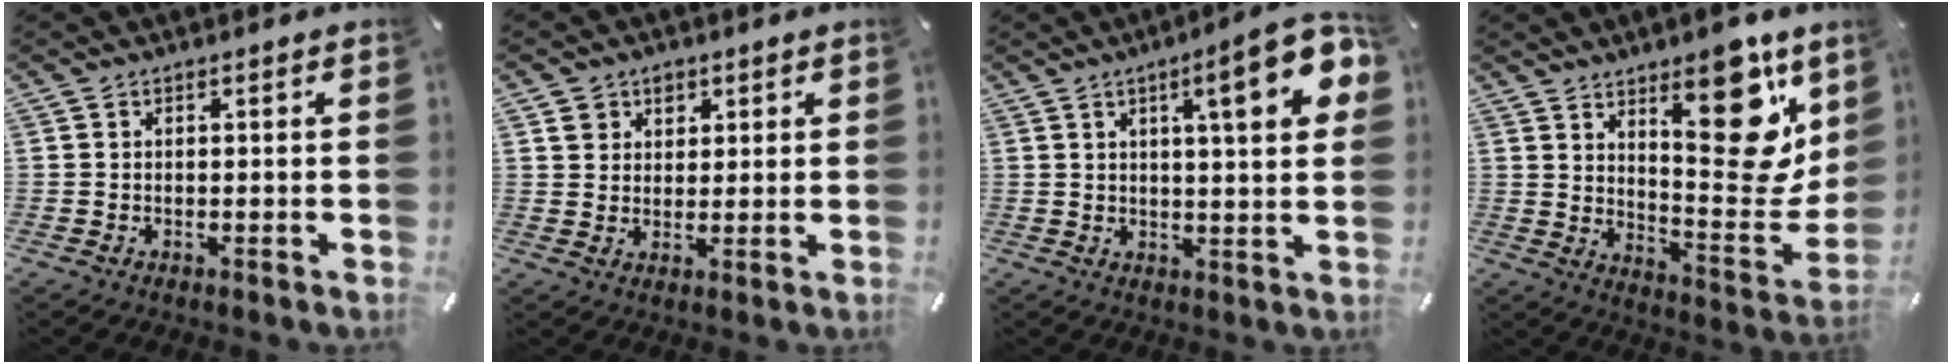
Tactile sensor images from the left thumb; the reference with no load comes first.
{"total": 4.3, "force": [2.0, 3.8, 0.4], "torque": [0.010, -0.004, 0.030]}
{"total": 13.5, "force": [5.7, 3.0, 11.9], "torque": [-0.164, -0.023, 0.081]}
{"total": 18.8, "force": [10.7, 7.7, 13.5], "torque": [-0.149, -0.091, 0.171]}